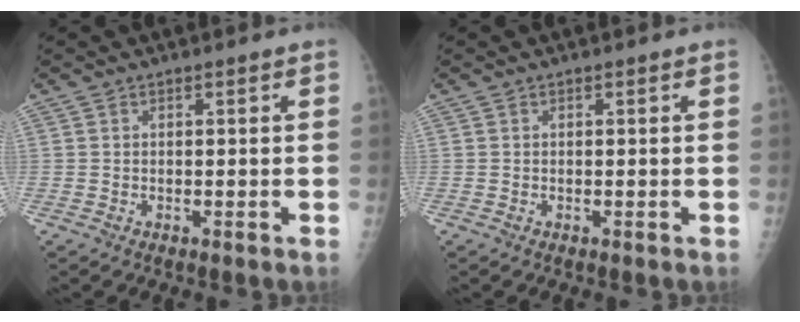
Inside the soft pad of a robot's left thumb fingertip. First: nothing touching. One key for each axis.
{"total": 0.0}